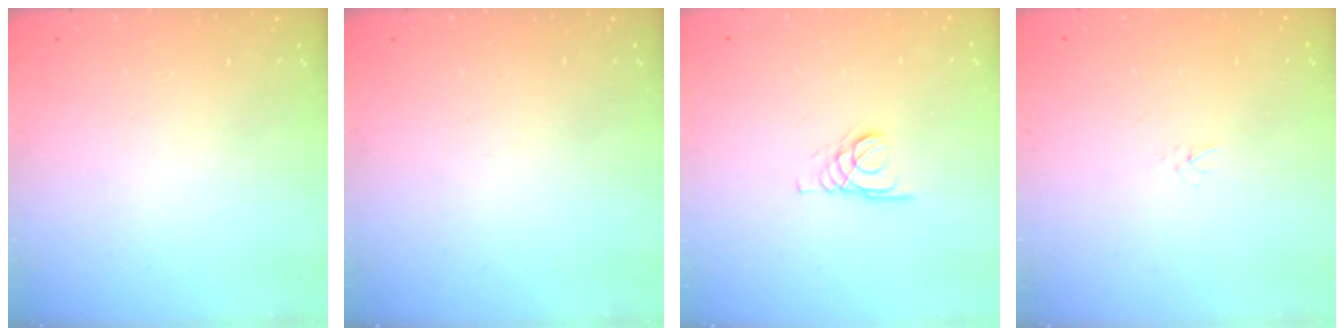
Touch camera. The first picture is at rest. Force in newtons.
{"total": 0.0}
{"total": 1.4, "press": 1.4, "slide": 0.2}
{"total": 1.6, "press": 1.6, "slide": 0.2}